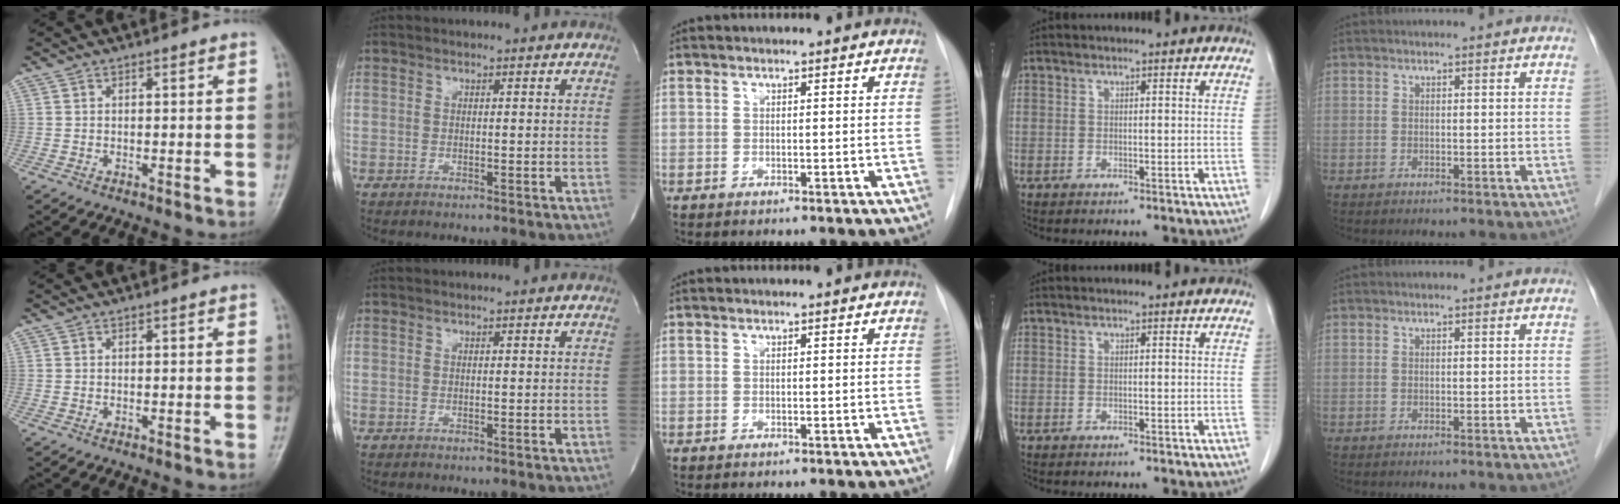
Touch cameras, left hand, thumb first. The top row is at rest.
{}